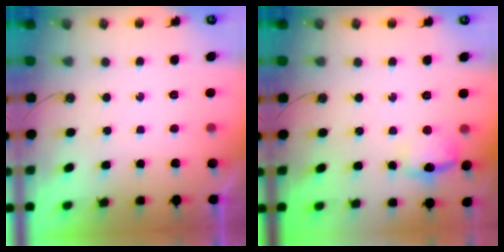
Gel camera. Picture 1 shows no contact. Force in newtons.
{"total": 10.8, "press": 10.7, "slide": 0.9}